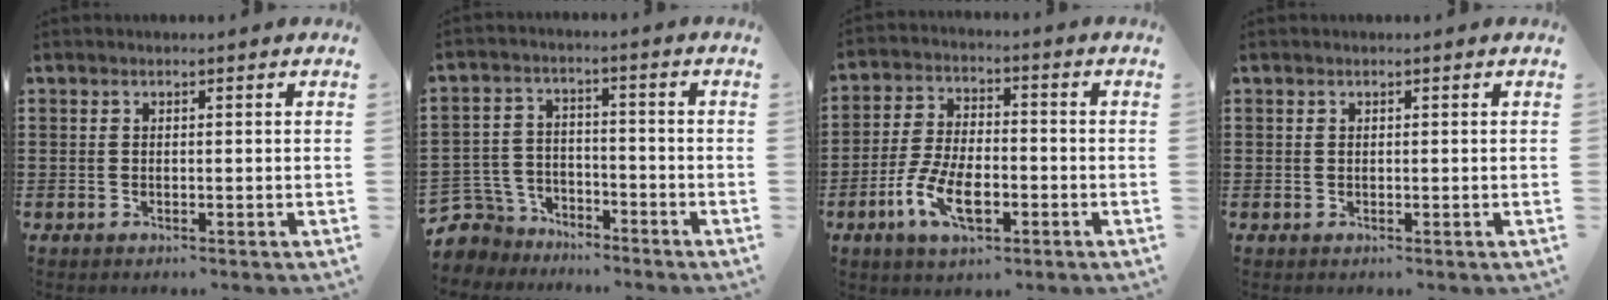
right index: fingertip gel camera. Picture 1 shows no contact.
{"total": 5.8, "force": [-5.0, 2.9, 0.7], "torque": [-0.052, 0.006, -0.110]}
{"total": 8.9, "force": [-3.7, 3.9, 7.1], "torque": [-0.162, -0.008, -0.071]}
{"total": 0.0}